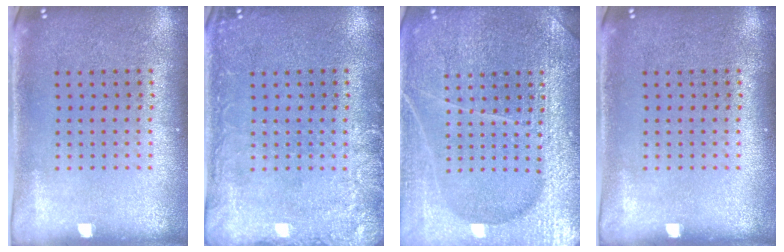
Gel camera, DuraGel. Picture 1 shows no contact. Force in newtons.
{"total": 2.6, "press": 2.6, "slide": 0.3}
{"total": 6.2, "press": 6.2, "slide": 0.7}
{"total": 0.0}